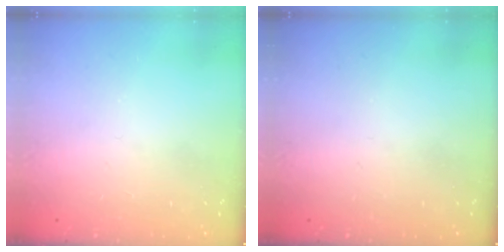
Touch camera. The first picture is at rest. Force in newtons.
{"total": 0.0}